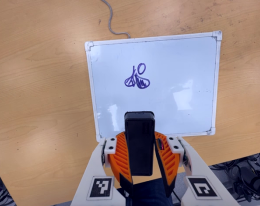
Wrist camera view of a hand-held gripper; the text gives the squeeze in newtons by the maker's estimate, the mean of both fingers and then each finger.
{"total": 10.3, "left": 8.2, "right": 12.4}